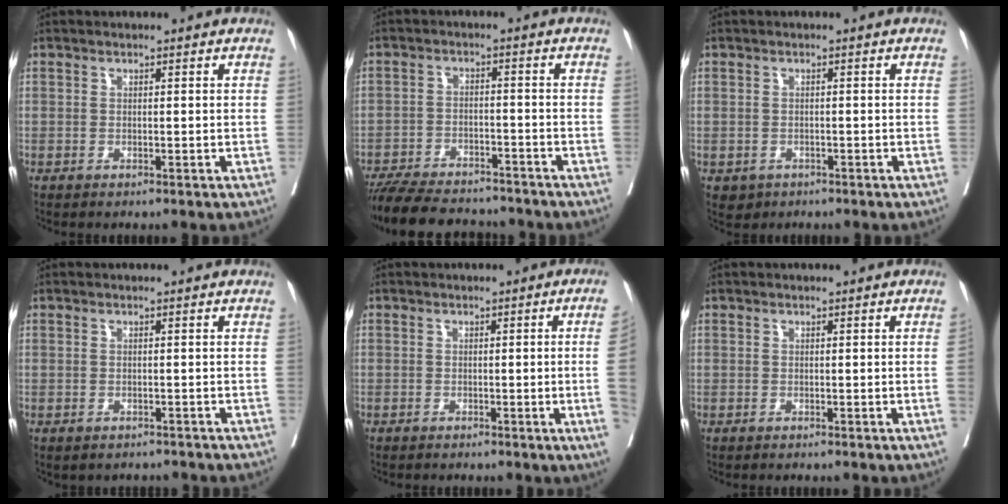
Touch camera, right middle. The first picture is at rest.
{"total": 14.4, "force": [-12.9, 3.8, 5.3], "torque": [-0.099, -0.004, -0.191]}
{"total": 2.2, "force": [-1.2, 1.8, 0.4], "torque": [-0.005, 0.003, -0.015]}
{"total": 2.1, "force": [-1.8, 1.0, 0.2], "torque": [-0.002, 0.001, -0.026]}
{"total": 5.3, "force": [-0.8, -2.0, 4.8], "torque": [-0.049, -0.011, -0.011]}
{"total": 0.6, "force": [0.0, -0.2, 0.5], "torque": [-0.003, 0.001, 0.001]}